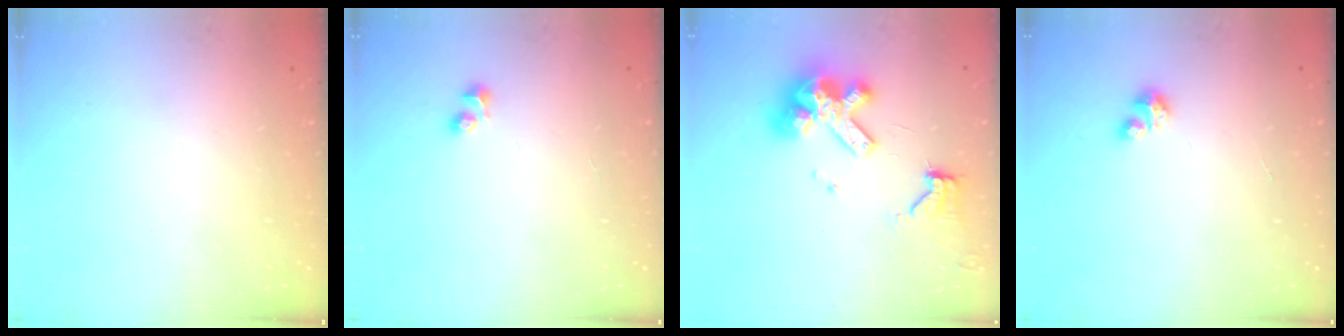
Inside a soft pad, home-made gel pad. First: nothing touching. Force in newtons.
{"total": 3.7, "press": 3.6, "slide": 1.1}
{"total": 14.1, "press": 14.0, "slide": 1.8}
{"total": 3.3, "press": 3.3, "slide": 0.2}